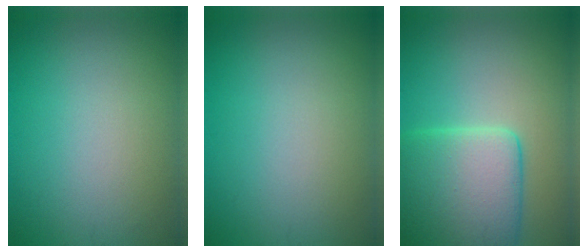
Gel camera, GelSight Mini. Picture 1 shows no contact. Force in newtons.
{"total": 0.0}
{"total": 8.0, "press": 7.9, "slide": 0.6}